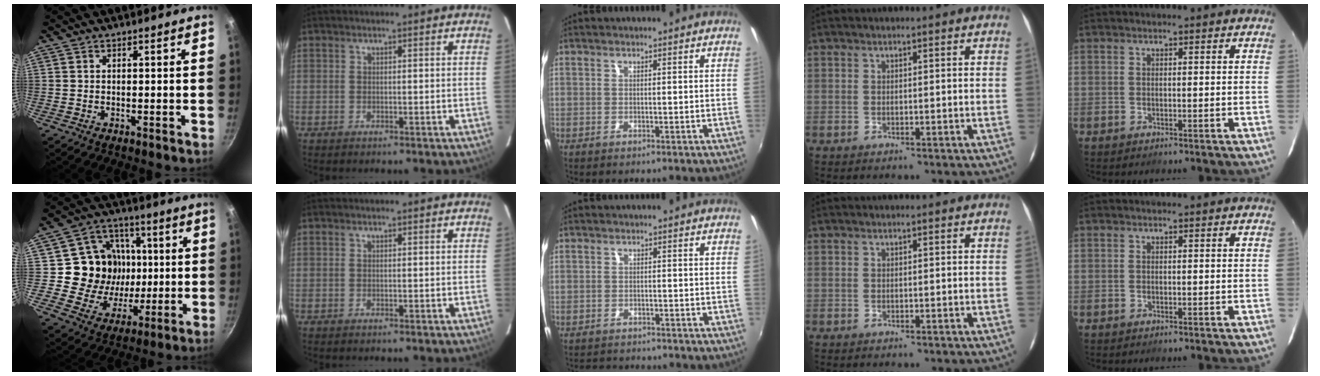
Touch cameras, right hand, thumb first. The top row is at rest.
{"thumb": {"total": 16.3, "force": [1.2, 14.8, 6.8], "torque": [-0.080, 0.010, 0.021]}, "middle": {"total": 2.7, "force": [-2.6, 0.8, 0.1], "torque": [-0.013, 0.004, -0.046]}}